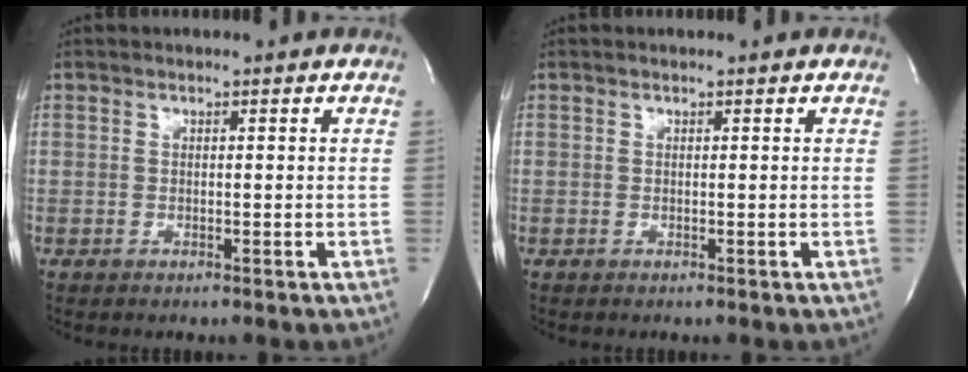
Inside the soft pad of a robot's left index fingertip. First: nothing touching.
{"total": 0.0}